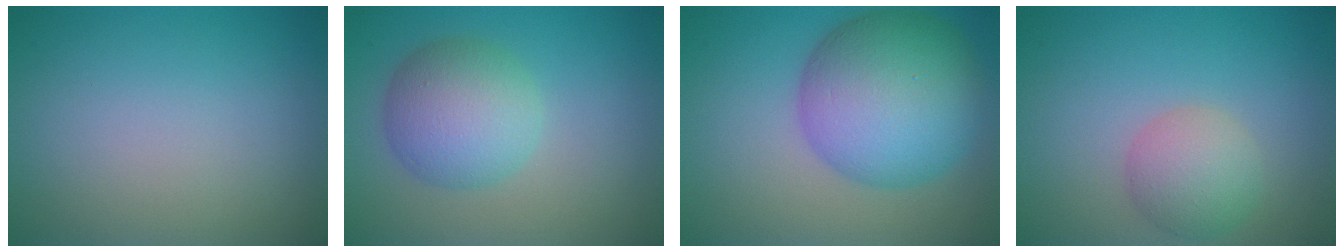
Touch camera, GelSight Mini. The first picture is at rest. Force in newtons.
{"total": 5.6, "press": 5.6, "slide": 0.2}
{"total": 11.1, "press": 11.1, "slide": 0.3}
{"total": 3.5, "press": 3.4, "slide": 0.3}